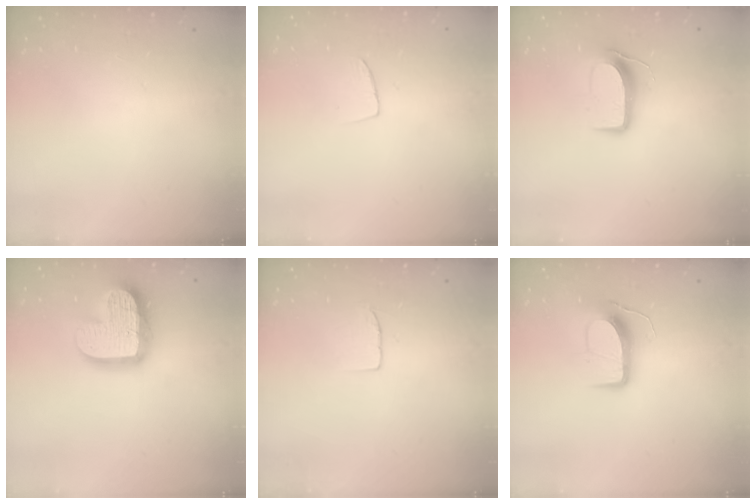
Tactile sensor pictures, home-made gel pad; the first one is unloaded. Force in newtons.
{"total": 3.1, "press": 3.1, "slide": 0.2}
{"total": 9.3, "press": 9.3, "slide": 1.1}
{"total": 17.7, "press": 17.6, "slide": 1.3}
{"total": 3.9, "press": 3.9, "slide": 0.3}
{"total": 10.6, "press": 10.6, "slide": 0.1}